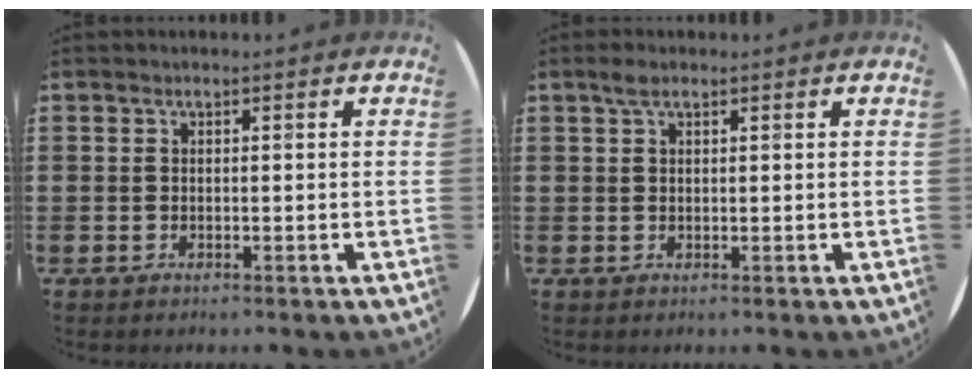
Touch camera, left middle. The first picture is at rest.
{"total": 1.5, "force": [1.0, 0.6, 0.9], "torque": [-0.021, 0.005, 0.018]}